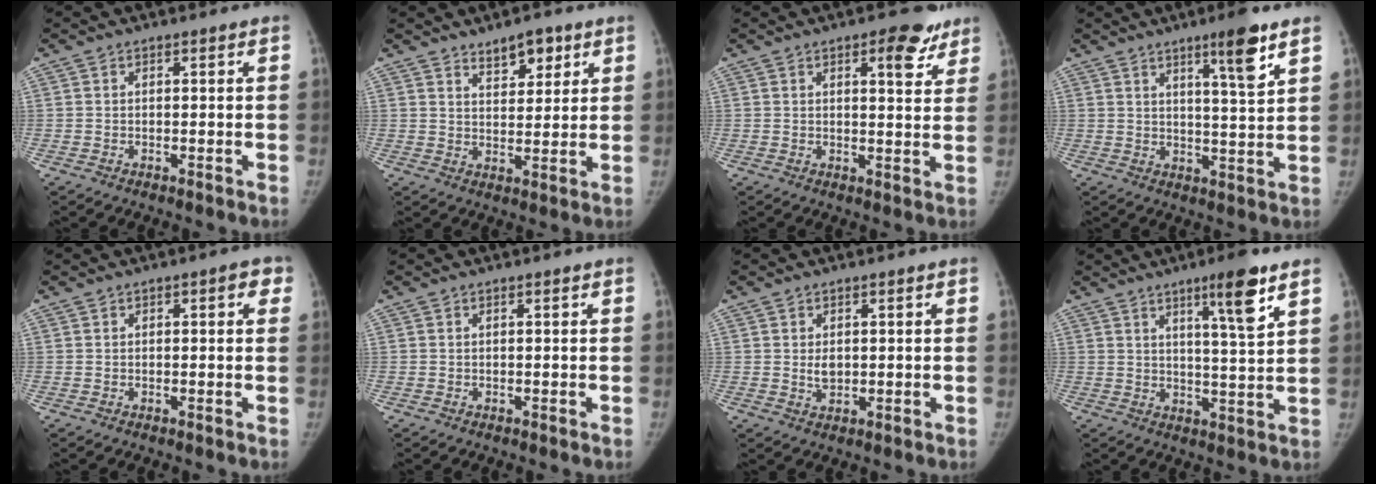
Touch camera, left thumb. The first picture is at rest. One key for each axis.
{"total": 5.8, "fx": 3.9, "fy": 2.8, "fz": 3.3, "tx": -0.024, "ty": -0.027, "tz": 0.061}
{"total": 7.0, "fx": 4.1, "fy": 2.8, "fz": 4.9, "tx": -0.040, "ty": -0.019, "tz": 0.047}
{"total": 8.1, "fx": 4.9, "fy": 0.6, "fz": 6.5, "tx": -0.096, "ty": -0.031, "tz": 0.076}
{"total": 2.7, "fx": 1.1, "fy": 1.3, "fz": 2.1, "tx": -0.008, "ty": 0.005, "tz": 0.007}
{"total": 0.0}
{"total": 2.4, "fx": 0.3, "fy": 1.6, "fz": 1.7, "tx": -0.021, "ty": -0.007, "tz": 0.010}
{"total": 9.1, "fx": 5.2, "fy": 0.6, "fz": 7.5, "tx": -0.113, "ty": -0.032, "tz": 0.082}